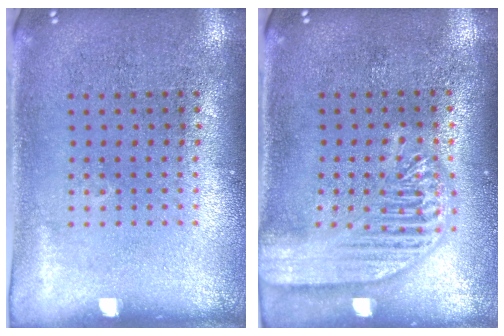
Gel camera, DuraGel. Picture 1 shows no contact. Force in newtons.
{"total": 2.5, "press": 2.5, "slide": 0.2}